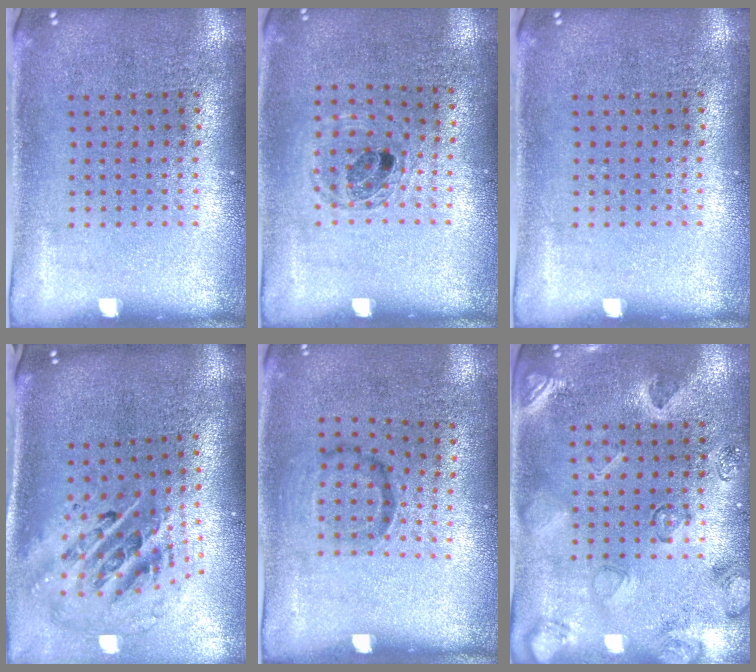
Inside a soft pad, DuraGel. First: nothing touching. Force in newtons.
{"total": 0.9, "press": 0.9, "slide": 0.0}
{"total": 0.0}
{"total": 2.8, "press": 1.9, "slide": 2.1}
{"total": 1.0, "press": 0.6, "slide": 0.8}
{"total": 2.3, "press": 1.9, "slide": 1.3}